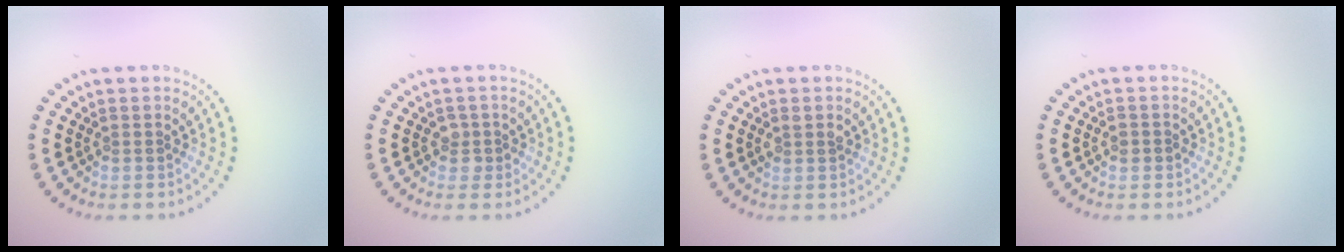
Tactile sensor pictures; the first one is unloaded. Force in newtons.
{"total": 1.2, "press": 1.1, "slide": 0.4}
{"total": 1.1, "press": 1.0, "slide": 0.2}
{"total": 1.0, "press": 0.9, "slide": 0.2}